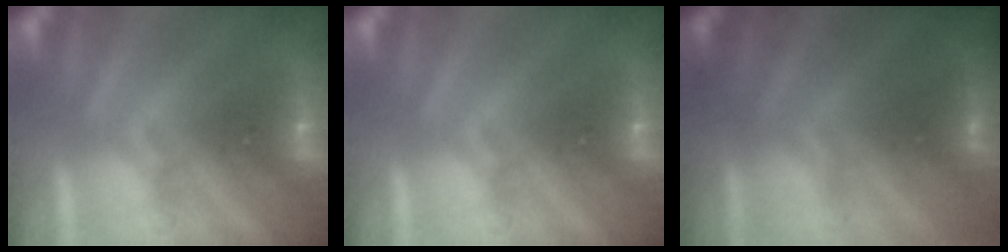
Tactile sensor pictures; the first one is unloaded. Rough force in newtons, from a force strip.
{"total": 0.0}
{"total": 4.9}